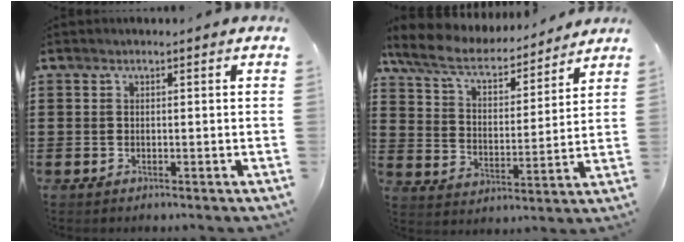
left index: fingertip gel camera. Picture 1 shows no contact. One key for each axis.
{"total": 7.8, "fx": 6.4, "fy": 2.1, "fz": 3.8, "tx": -0.101, "ty": -0.033, "tz": 0.110}